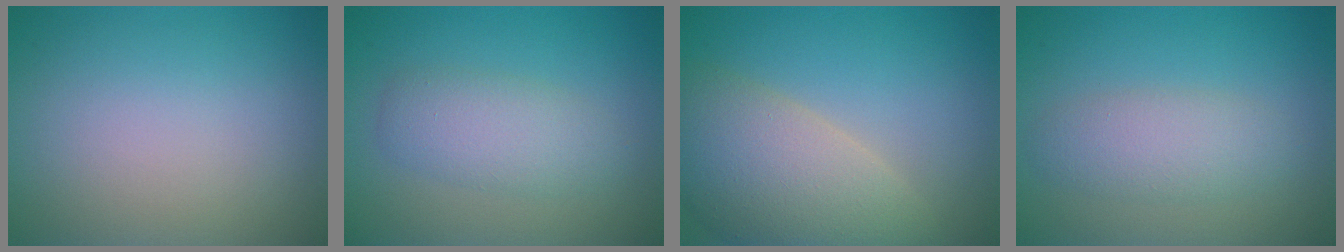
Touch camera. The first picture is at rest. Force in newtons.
{"total": 3.4, "press": 3.4, "slide": 0.1}
{"total": 8.6, "press": 8.5, "slide": 0.8}
{"total": 3.1, "press": 3.1, "slide": 0.1}